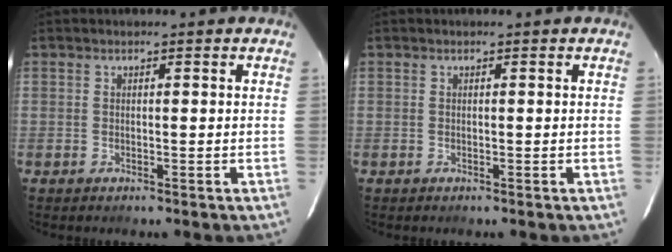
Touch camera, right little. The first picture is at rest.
{"total": 0.0}